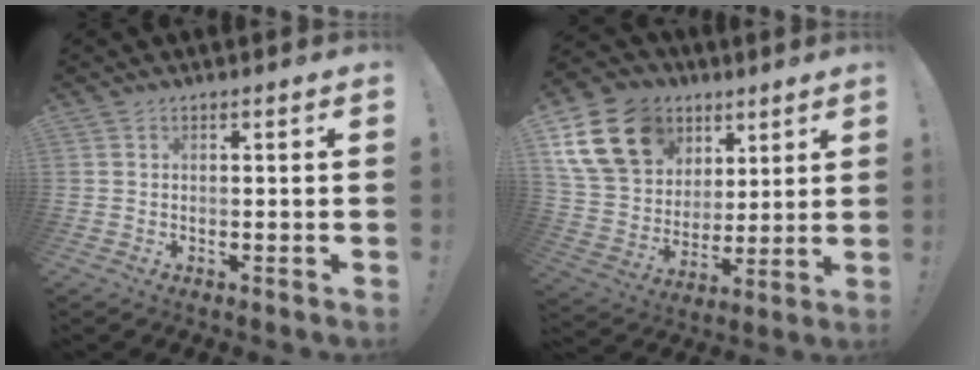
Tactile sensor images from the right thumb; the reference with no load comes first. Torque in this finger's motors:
{"motor_torque": [0.16, 1.42, 1.16, 1.04, 0.09]}